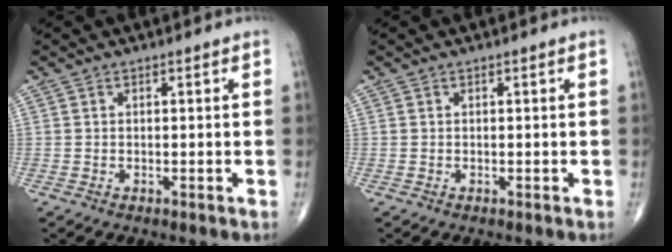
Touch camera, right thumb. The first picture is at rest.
{"total": 0.0}